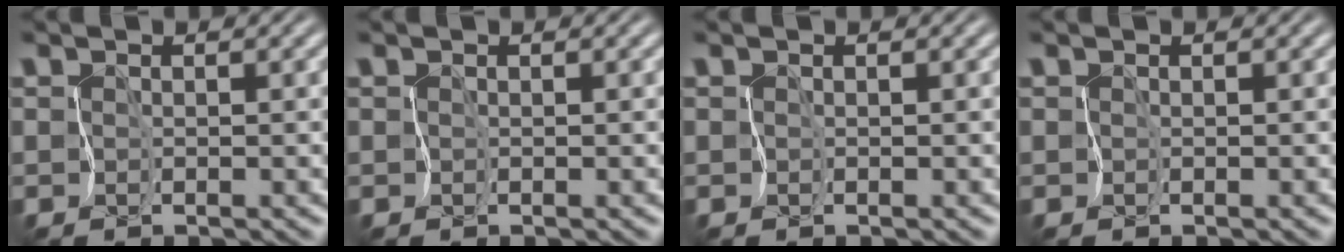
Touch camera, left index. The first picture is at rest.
{"total": 0.0}
{"total": 0.0}
{"total": 0.0}